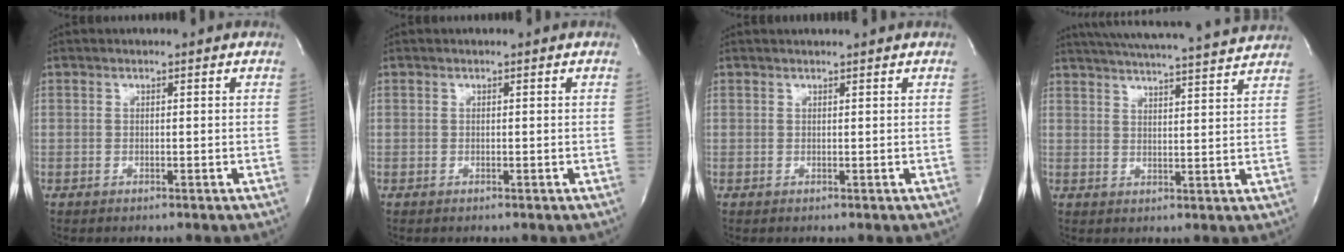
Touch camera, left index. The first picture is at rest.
{"total": 0.0}
{"total": 2.8, "force": [2.7, -0.1, 0.9], "torque": [-0.011, 0.016, 0.033]}
{"total": 19.3, "force": [18.0, 0.2, 6.9], "torque": [-0.118, 0.002, 0.240]}